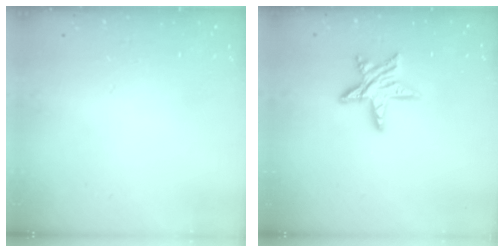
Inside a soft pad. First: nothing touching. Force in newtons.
{"total": 11.2, "press": 11.2, "slide": 1.0}